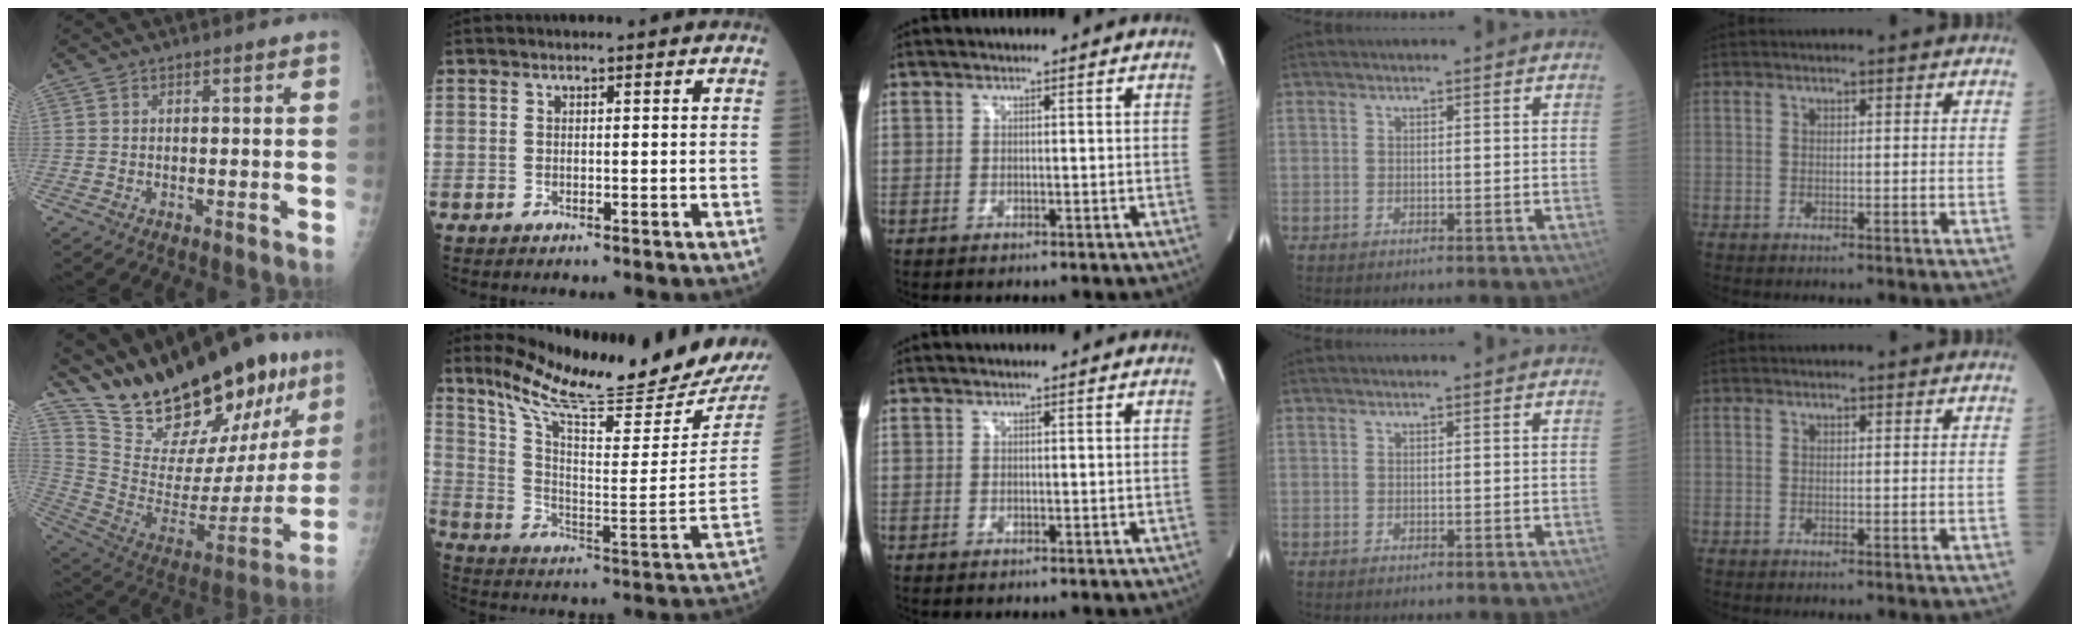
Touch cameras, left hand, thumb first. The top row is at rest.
{"thumb": {"total": 30.8, "force": [23.5, 10.5, 17.0], "torque": [-0.240, -0.104, 0.369]}, "index": {"total": 21.0, "force": [19.3, -0.9, 8.2], "torque": [-0.149, -0.103, 0.289]}}